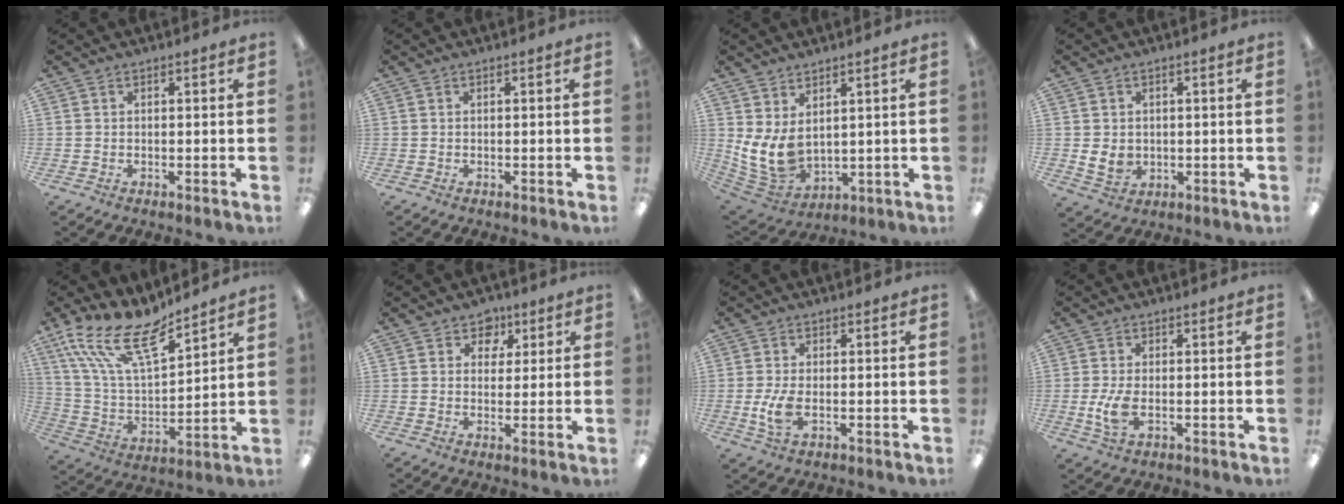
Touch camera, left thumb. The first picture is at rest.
{"total": 0.0}
{"total": 9.1, "force": [2.4, 5.9, 6.5], "torque": [-0.151, -0.021, 0.049]}
{"total": 4.4, "force": [0.4, 3.8, 2.2], "torque": [-0.034, -0.004, 0.009]}
{"total": 18.3, "force": [13.2, 6.4, 10.9], "torque": [-0.232, -0.083, 0.232]}
{"total": 5.1, "force": [2.9, 4.1, 1.1], "torque": [-0.005, -0.010, 0.049]}
{"total": 6.1, "force": [-0.9, 2.9, 5.2], "torque": [-0.103, -0.005, -0.018]}
{"total": 6.2, "force": [-0.9, 3.1, 5.2], "torque": [-0.104, -0.005, -0.017]}